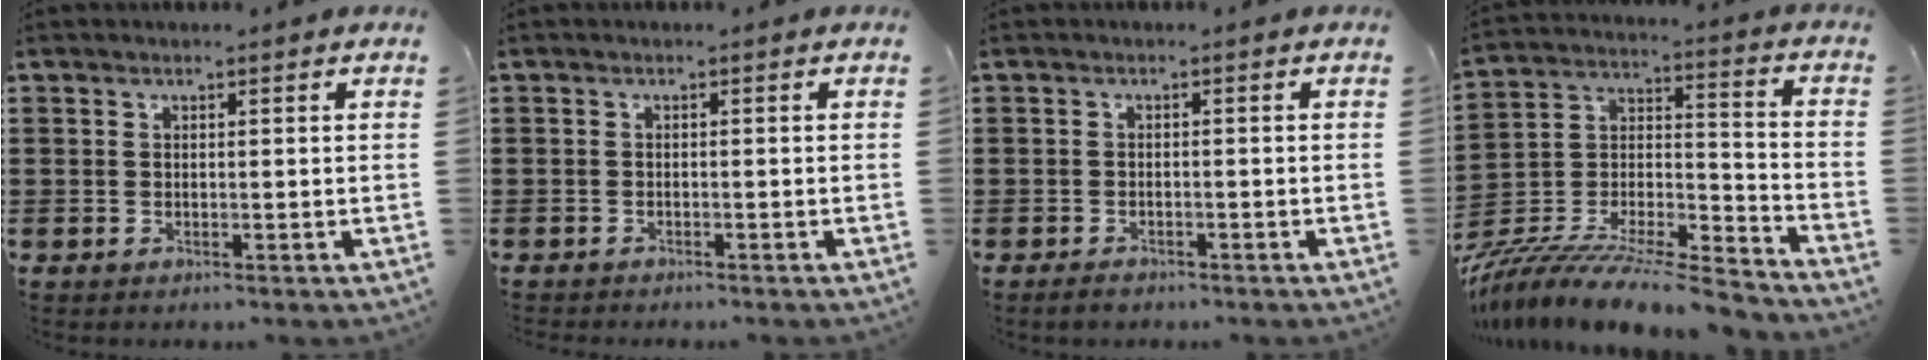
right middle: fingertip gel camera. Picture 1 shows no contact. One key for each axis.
{"total": 0.6, "fx": -0.6, "fy": 0.0, "fz": 0.1, "tx": -0.004, "ty": -0.002, "tz": -0.013}
{"total": 1.1, "fx": -0.9, "fy": 0.4, "fz": 0.5, "tx": -0.012, "ty": -0.004, "tz": -0.017}
{"total": 11.1, "fx": -10.4, "fy": 0.8, "fz": 3.9, "tx": -0.060, "ty": 0.018, "tz": -0.206}